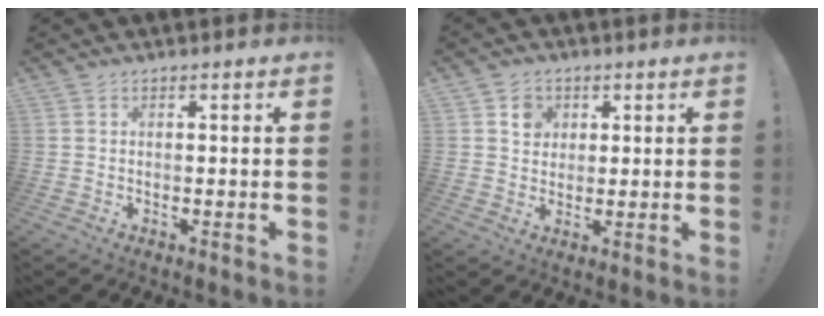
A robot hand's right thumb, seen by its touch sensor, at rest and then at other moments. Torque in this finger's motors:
{"motor_torque": [0.60, 0.81, 0.20, -0.01, 0.00]}